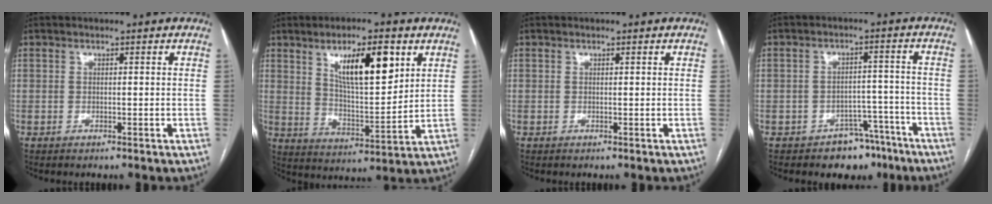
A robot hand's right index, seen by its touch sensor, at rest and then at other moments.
{"total": 12.3, "force": [5.9, 3.2, 10.4], "torque": [-0.175, -0.002, 0.106]}
{"total": 0.0}
{"total": 6.7, "force": [-4.9, 4.4, 1.1], "torque": [0.009, 0.033, -0.064]}